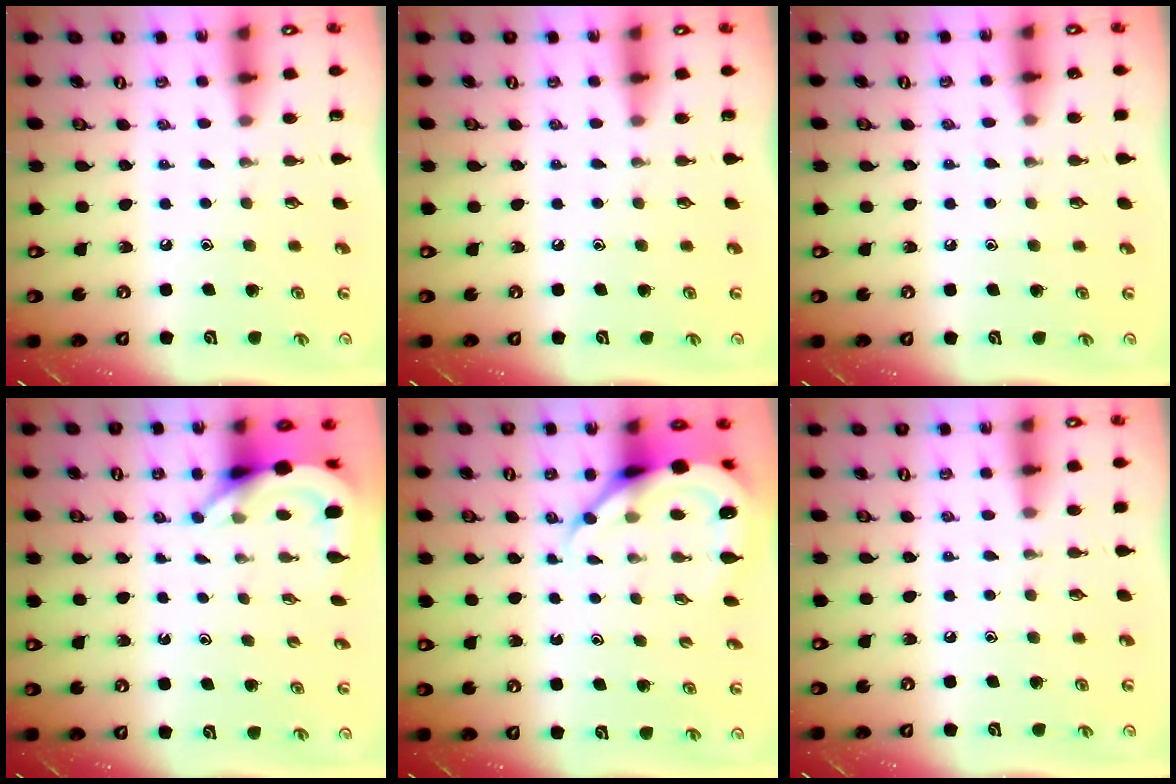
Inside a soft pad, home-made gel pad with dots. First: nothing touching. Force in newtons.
{"total": 0.0}
{"total": 3.8, "press": 3.7, "slide": 0.5}
{"total": 5.4, "press": 5.4, "slide": 0.6}
{"total": 8.7, "press": 8.6, "slide": 1.0}
{"total": 2.3, "press": 2.2, "slide": 0.4}